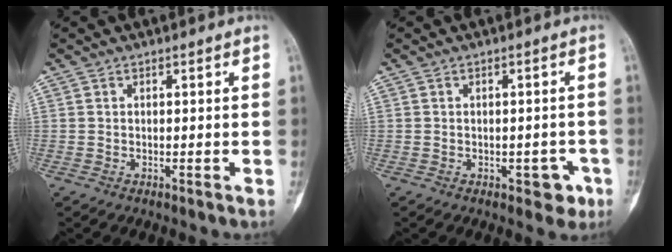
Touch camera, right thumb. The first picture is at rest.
{"total": 4.0, "force": [-1.8, 2.4, 2.7], "torque": [-0.008, 0.012, -0.018]}